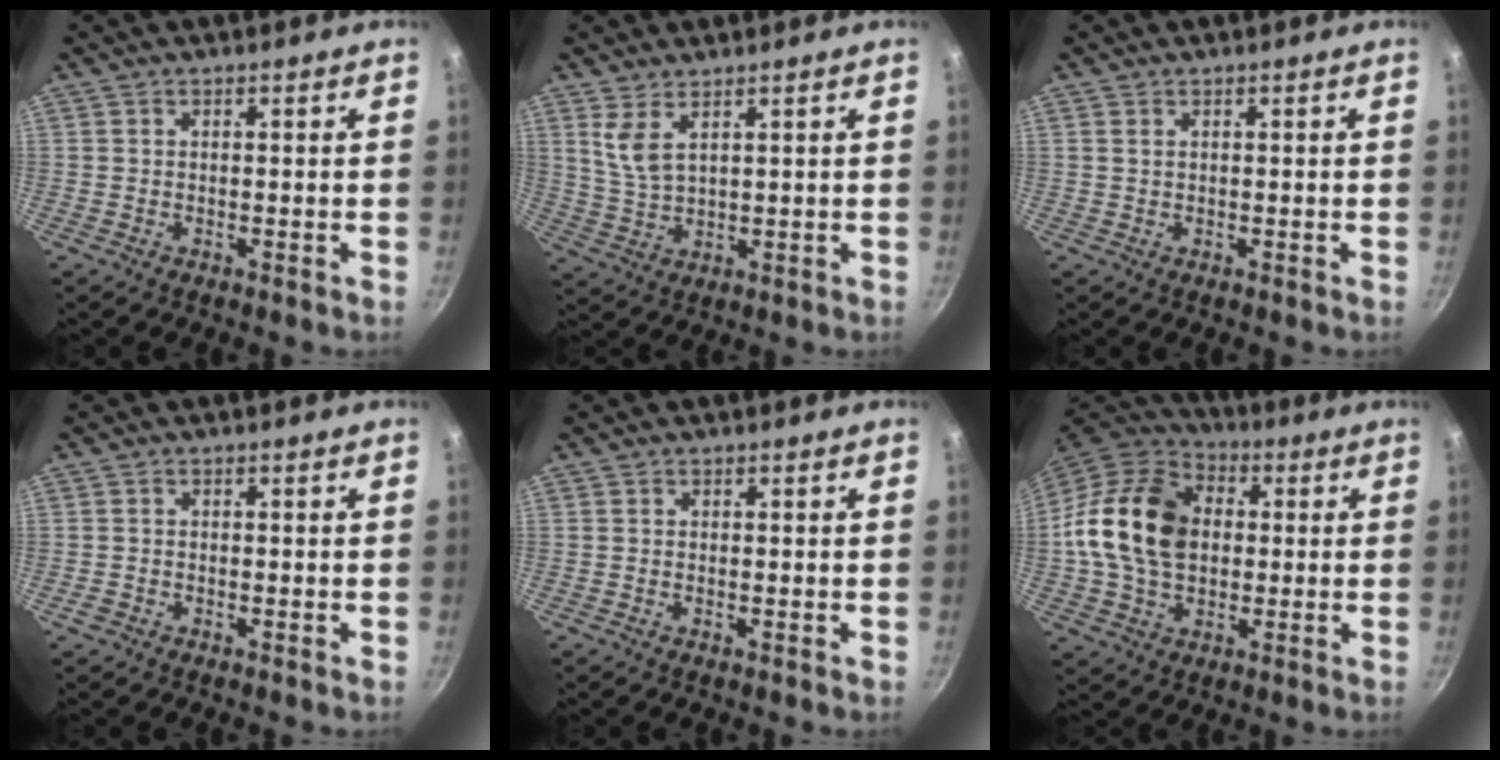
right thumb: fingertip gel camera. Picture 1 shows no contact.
{"total": 5.0, "force": [2.8, 1.9, 3.6], "torque": [-0.069, -0.028, 0.064]}
{"total": 0.6, "force": [0.3, 0.3, 0.4], "torque": [-0.007, 0.001, 0.007]}
{"total": 1.3, "force": [-0.8, 0.9, 0.6], "torque": [-0.016, 0.003, -0.015]}
{"total": 0.6, "force": [-0.1, 0.2, 0.5], "torque": [-0.009, 0.000, -0.003]}
{"total": 18.7, "force": [1.2, 13.7, 12.7], "torque": [-0.213, 0.025, 0.011]}